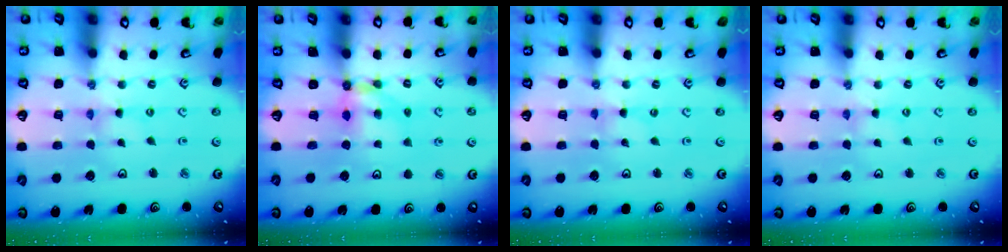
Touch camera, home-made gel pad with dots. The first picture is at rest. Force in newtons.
{"total": 5.9, "press": 5.9, "slide": 0.4}
{"total": 0.0}
{"total": 1.3, "press": 1.3, "slide": 0.3}